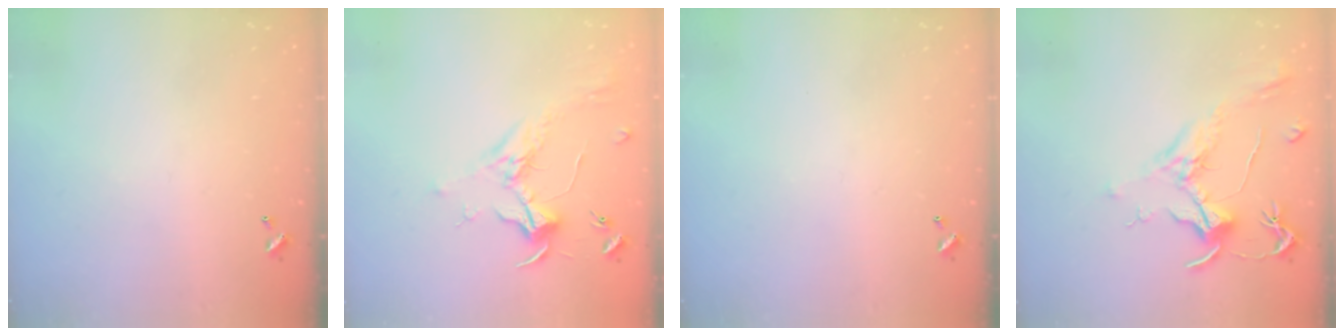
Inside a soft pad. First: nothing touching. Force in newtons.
{"total": 1.8, "press": 1.6, "slide": 0.7}
{"total": 0.0}
{"total": 2.1, "press": 2.0, "slide": 0.8}